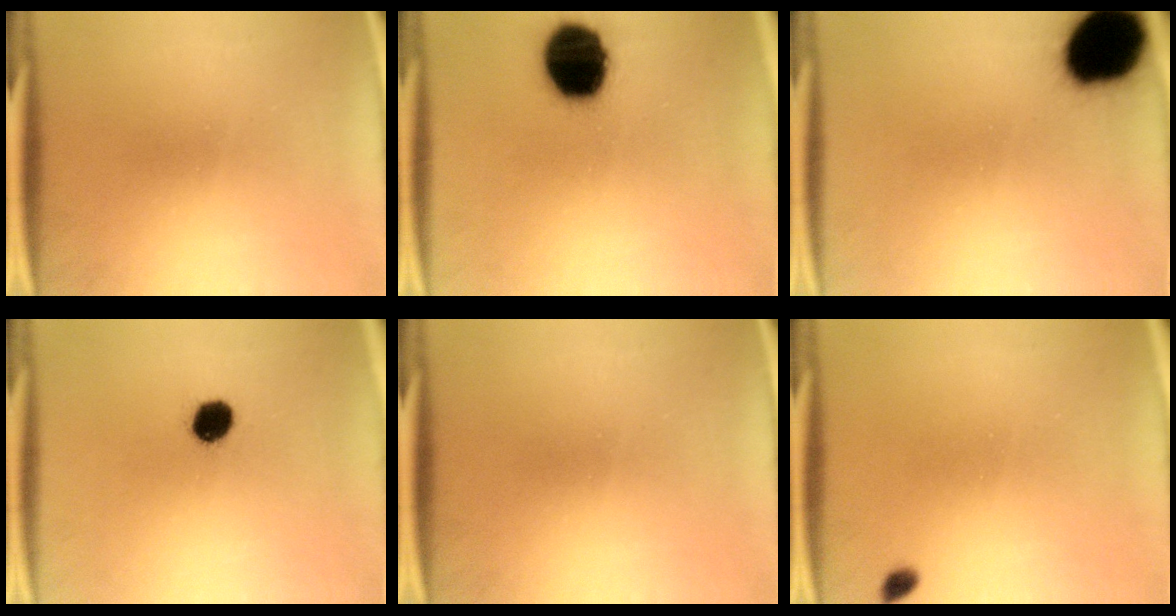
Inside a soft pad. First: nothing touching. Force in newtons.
{"total": 18.6}
{"total": 19.0}
{"total": 5.9}
{"total": 0.0}
{"total": 1.1}